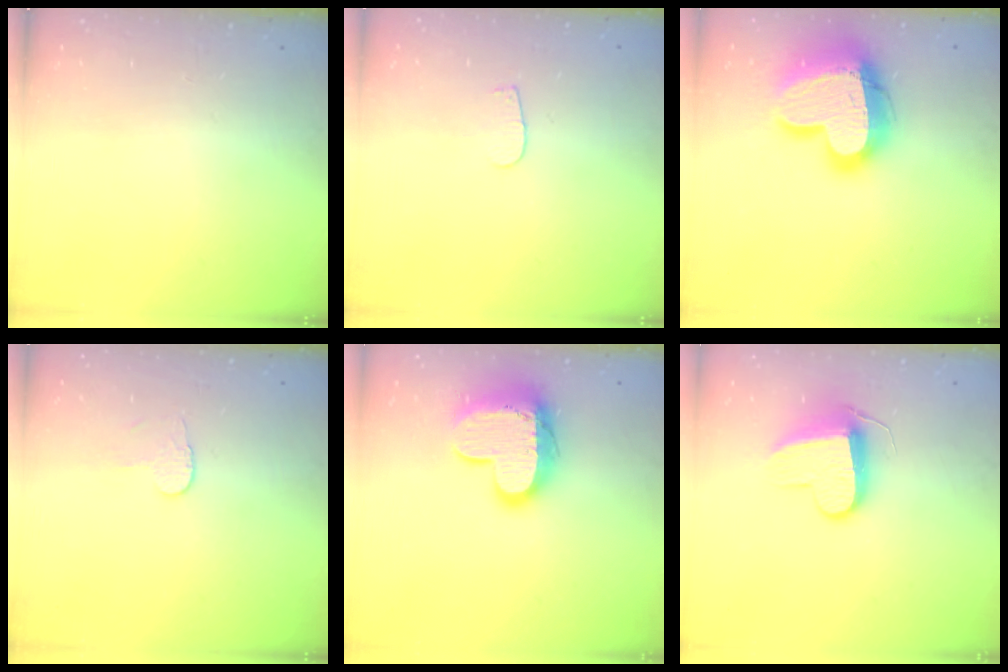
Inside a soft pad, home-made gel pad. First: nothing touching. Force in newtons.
{"total": 2.6, "press": 2.5, "slide": 0.3}
{"total": 21.0, "press": 20.9, "slide": 1.9}
{"total": 3.7, "press": 3.7, "slide": 0.3}
{"total": 14.3, "press": 14.3, "slide": 1.2}
{"total": 9.4, "press": 9.4, "slide": 0.2}